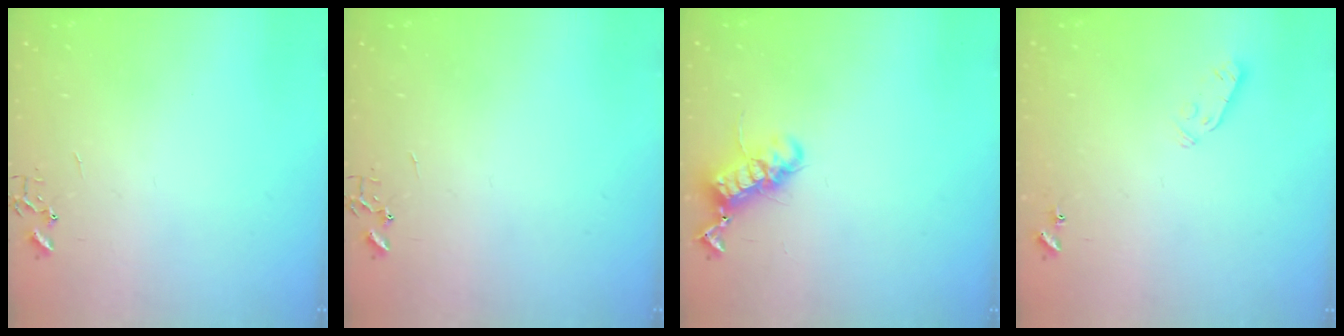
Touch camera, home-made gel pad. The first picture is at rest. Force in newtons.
{"total": 0.0}
{"total": 12.7, "press": 12.6, "slide": 1.1}
{"total": 3.7, "press": 3.6, "slide": 0.6}